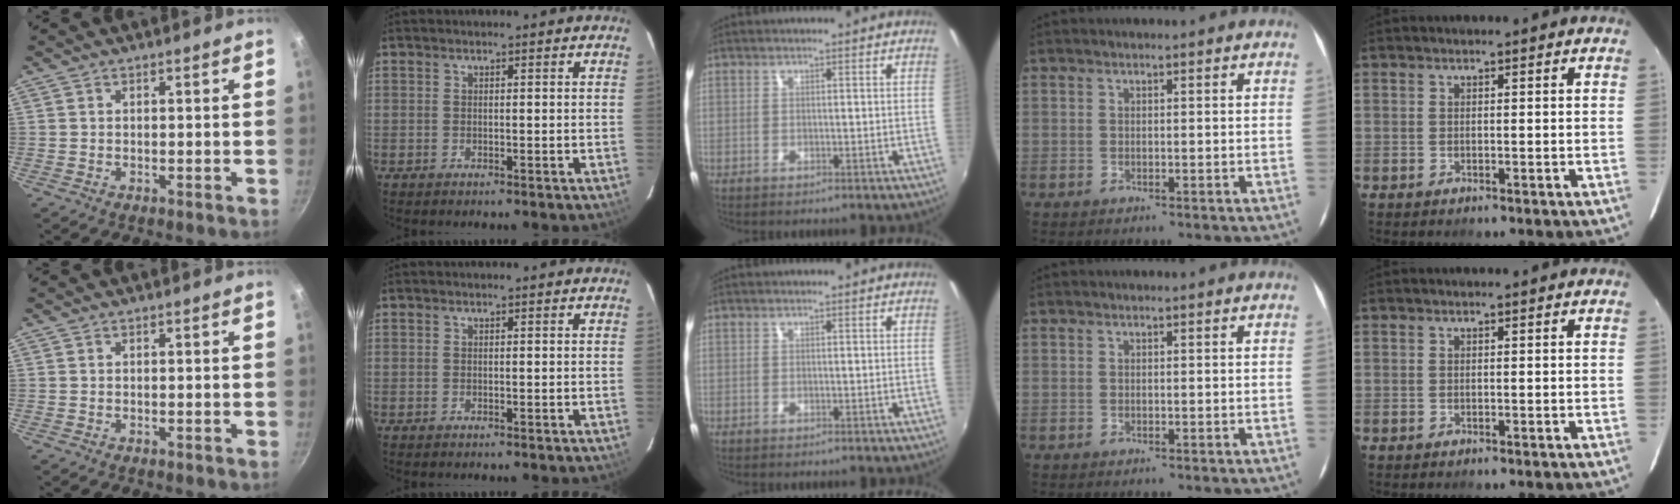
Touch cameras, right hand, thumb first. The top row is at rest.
{}